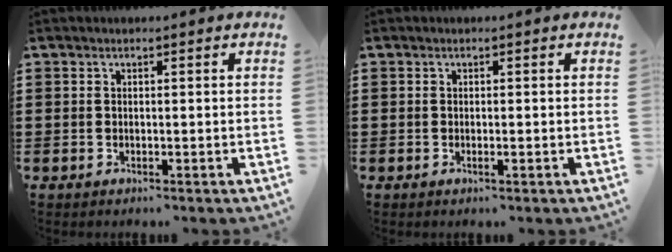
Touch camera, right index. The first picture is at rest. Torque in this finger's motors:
{"motor_torque": [-0.65, 0.45, -0.03, -0.01]}